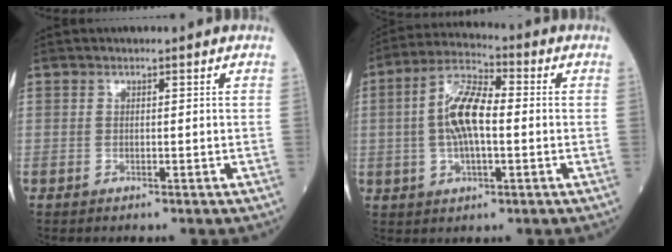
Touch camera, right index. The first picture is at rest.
{"total": 9.6, "force": [0.0, 3.3, 9.0], "torque": [-0.184, 0.013, -0.004]}